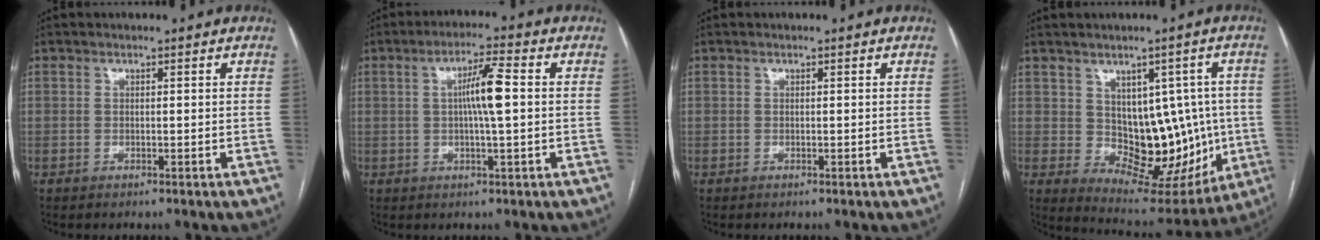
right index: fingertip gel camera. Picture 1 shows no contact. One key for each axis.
{"total": 6.4, "fx": 0.5, "fy": 0.3, "fz": 6.4, "tx": -0.114, "ty": 0.007, "tz": 0.006}
{"total": 0.0}
{"total": 12.7, "fx": 0.1, "fy": 8.3, "fz": 9.6, "tx": -0.104, "ty": 0.021, "tz": 0.031}